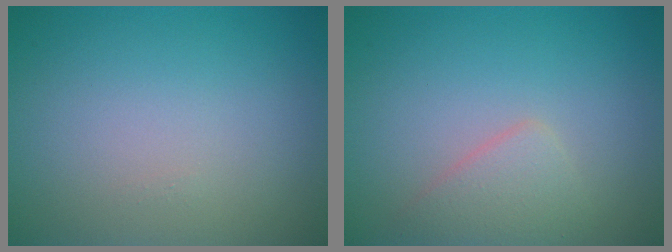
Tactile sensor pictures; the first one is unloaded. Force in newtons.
{"total": 2.2, "press": 2.1, "slide": 0.2}